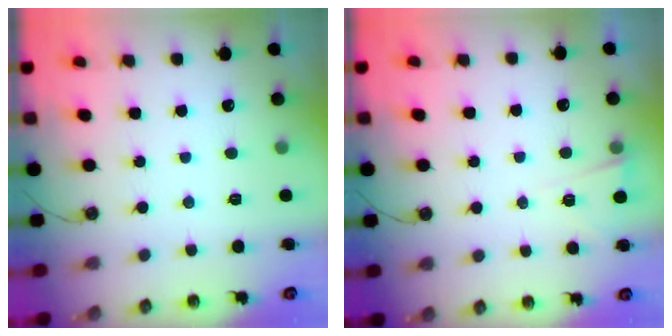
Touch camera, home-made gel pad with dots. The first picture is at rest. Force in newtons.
{"total": 3.0, "press": 2.8, "slide": 1.0}